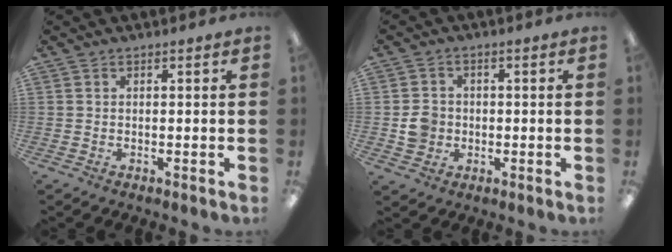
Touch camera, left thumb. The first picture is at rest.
{"total": 5.0, "force": [-0.6, 4.6, 1.7], "torque": [-0.017, 0.004, -0.011]}